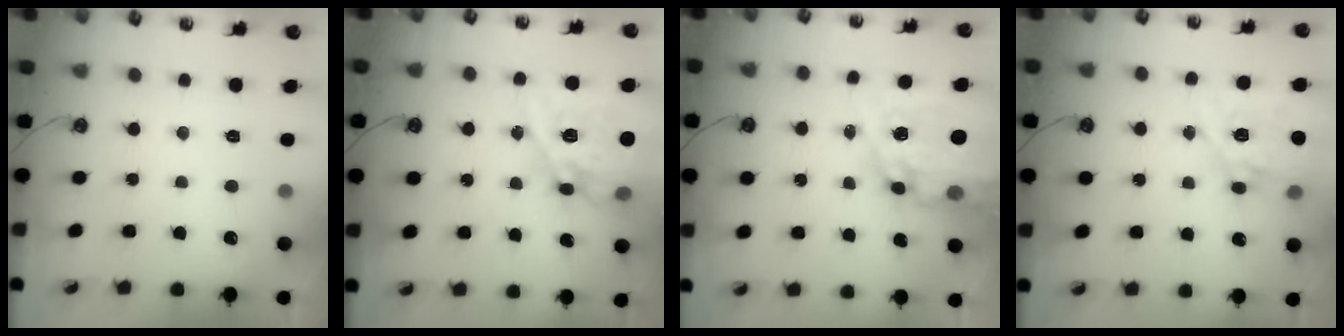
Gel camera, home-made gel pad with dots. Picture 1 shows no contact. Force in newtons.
{"total": 19.5, "press": 19.5, "slide": 1.7}
{"total": 17.0, "press": 16.9, "slide": 1.7}
{"total": 15.5, "press": 15.4, "slide": 1.4}